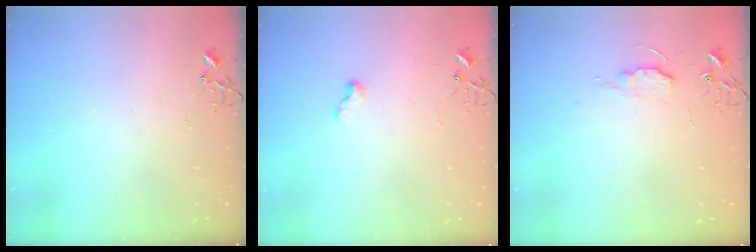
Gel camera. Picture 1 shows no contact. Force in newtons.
{"total": 5.1, "press": 5.0, "slide": 0.6}
{"total": 7.0, "press": 7.0, "slide": 0.8}